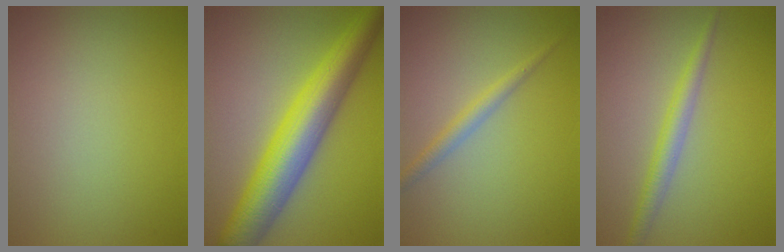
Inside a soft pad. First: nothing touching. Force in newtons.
{"total": 8.8, "press": 8.8, "slide": 0.1}
{"total": 1.8, "press": 1.8, "slide": 0.0}
{"total": 2.3, "press": 2.3, "slide": 0.1}